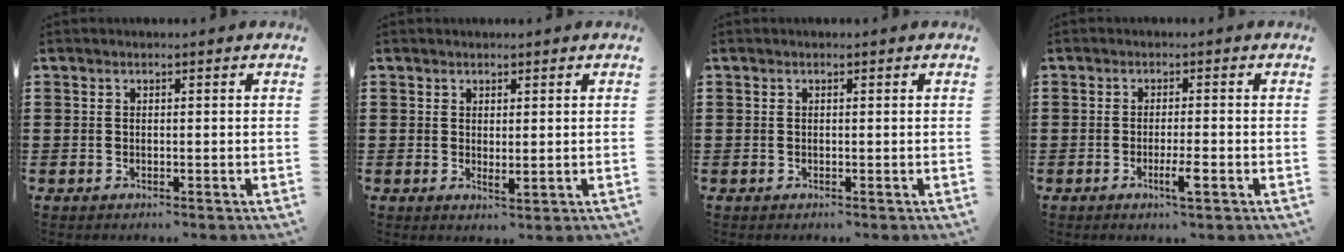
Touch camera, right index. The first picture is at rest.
{"total": 1.2, "force": [0.9, 0.4, 0.7], "torque": [-0.013, 0.001, 0.016]}
{"total": 0.0}
{"total": 3.2, "force": [-1.5, 0.2, 2.8], "torque": [-0.053, -0.007, -0.029]}